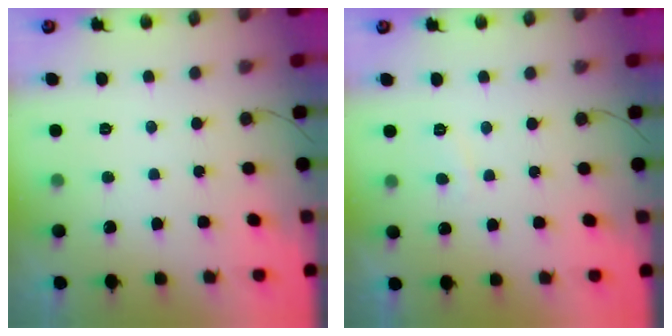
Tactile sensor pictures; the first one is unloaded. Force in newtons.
{"total": 1.3, "press": 1.2, "slide": 0.6}